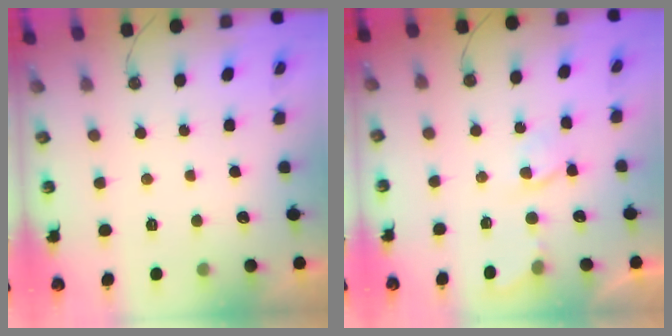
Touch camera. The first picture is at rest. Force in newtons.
{"total": 3.3, "press": 3.3, "slide": 0.6}